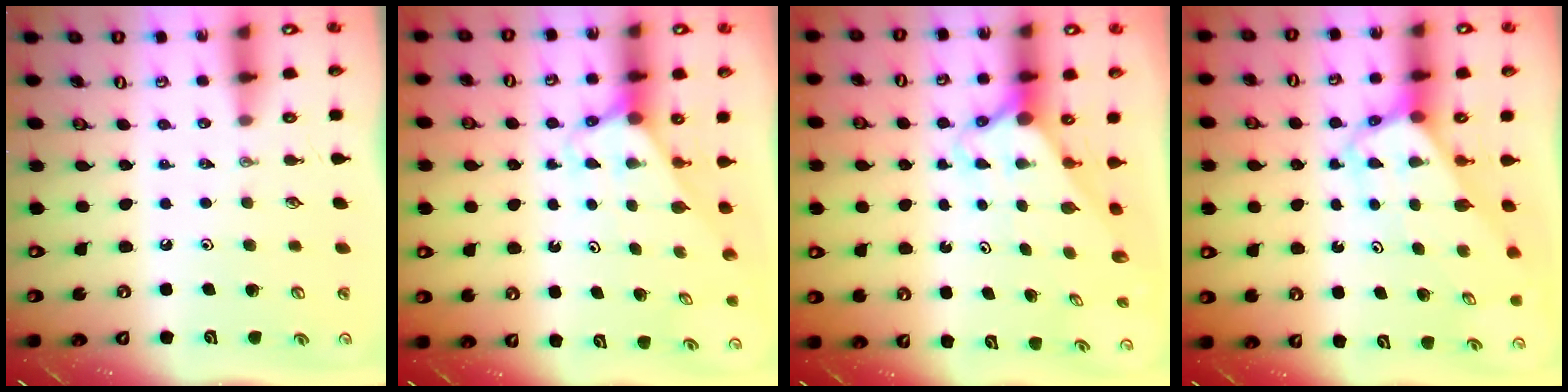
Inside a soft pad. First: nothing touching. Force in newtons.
{"total": 2.6, "press": 2.6, "slide": 0.2}
{"total": 2.8, "press": 2.8, "slide": 0.2}
{"total": 4.7, "press": 4.7, "slide": 0.4}